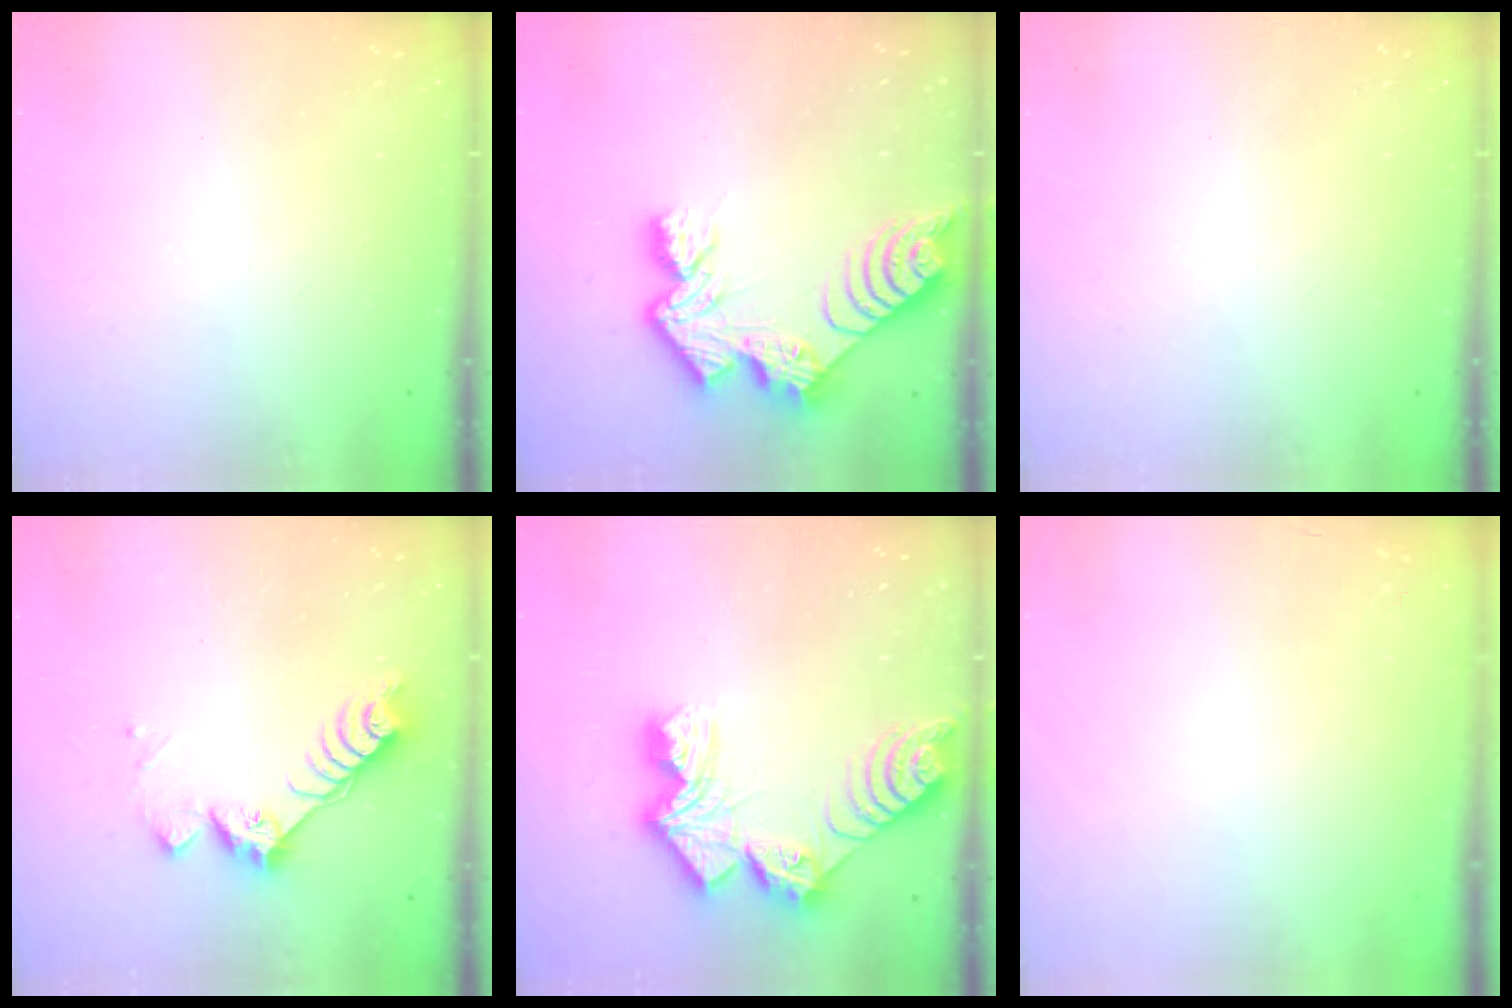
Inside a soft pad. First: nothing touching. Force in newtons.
{"total": 11.9, "press": 11.8, "slide": 1.0}
{"total": 0.0}
{"total": 9.8, "press": 9.7, "slide": 1.1}
{"total": 13.7, "press": 13.6, "slide": 1.2}
{"total": 0.0}